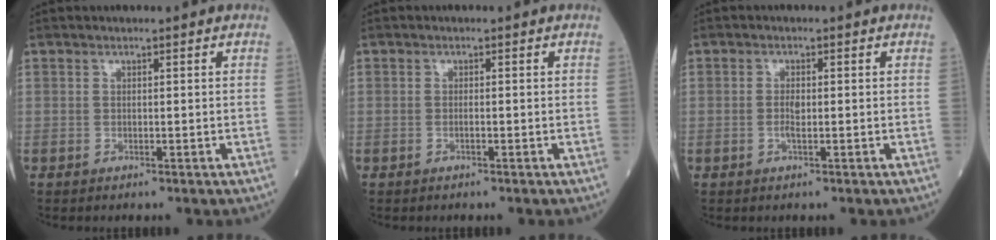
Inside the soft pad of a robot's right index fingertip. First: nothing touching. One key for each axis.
{"total": 0.5, "fx": -0.2, "fy": 0.1, "fz": 0.5, "tx": -0.010, "ty": 0.002, "tz": -0.001}
{"total": 1.5, "fx": -0.2, "fy": 0.4, "fz": 1.4, "tx": -0.031, "ty": 0.001, "tz": -0.001}